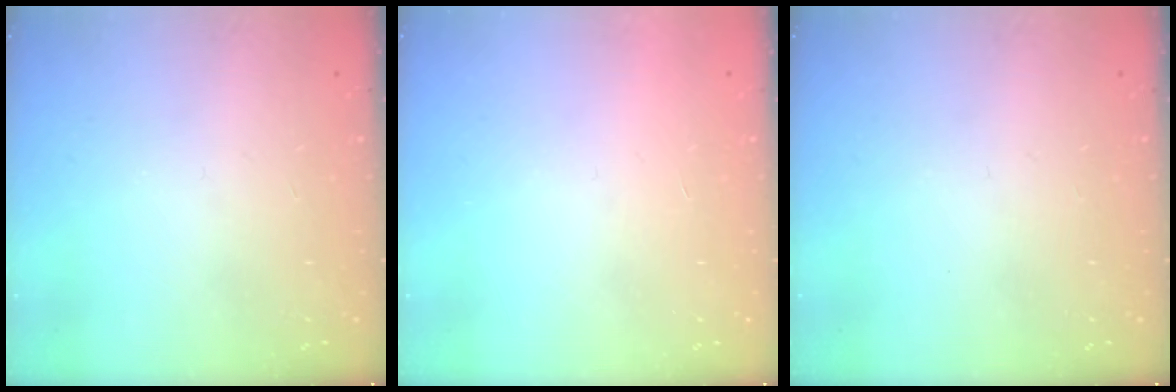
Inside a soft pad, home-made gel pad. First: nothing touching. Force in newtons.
{"total": 1.5, "press": 1.5, "slide": 0.1}
{"total": 0.0}